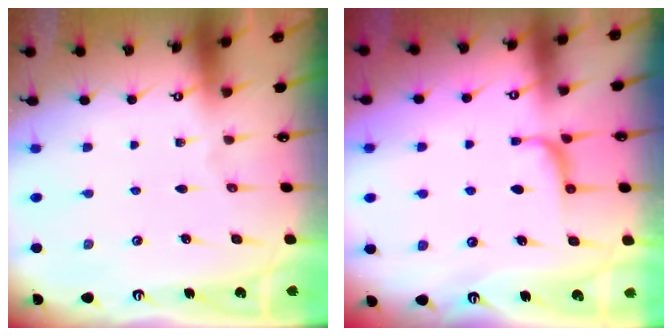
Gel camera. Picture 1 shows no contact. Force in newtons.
{"total": 1.0, "press": 0.8, "slide": 0.7}